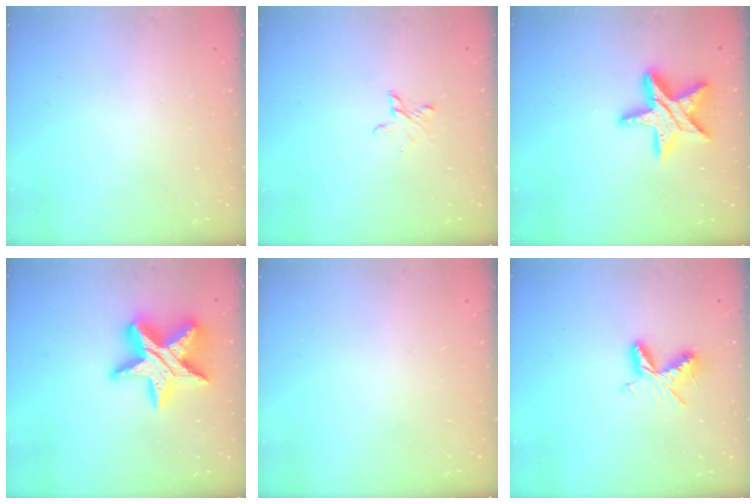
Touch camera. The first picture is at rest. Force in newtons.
{"total": 4.0, "press": 4.0, "slide": 0.3}
{"total": 15.3, "press": 15.3, "slide": 1.0}
{"total": 19.4, "press": 19.4, "slide": 1.4}
{"total": 0.0}
{"total": 6.2, "press": 6.2, "slide": 0.7}